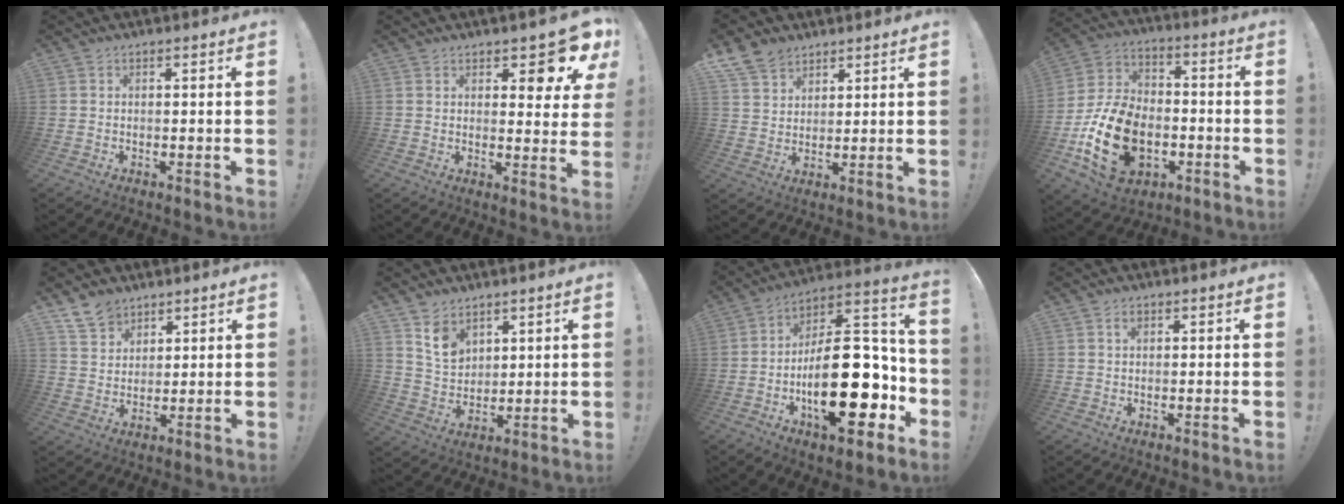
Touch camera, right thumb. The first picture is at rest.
{"total": 8.7, "force": [6.0, 3.1, 5.5], "torque": [-0.054, -0.047, 0.103]}
{"total": 8.5, "force": [6.2, 5.4, 2.0], "torque": [-0.039, -0.040, 0.125]}
{"total": 21.6, "force": [-6.9, 14.6, 14.3], "torque": [-0.257, 0.040, -0.105]}
{"total": 7.9, "force": [6.0, 5.0, 1.5], "torque": [-0.031, -0.035, 0.118]}
{"total": 9.1, "force": [5.8, 6.3, 3.2], "torque": [-0.045, -0.035, 0.112]}
{"total": 29.8, "force": [-6.7, 13.4, 25.8], "torque": [-0.422, 0.051, -0.094]}
{"total": 1.3, "force": [0.9, 0.6, 0.8], "torque": [-0.001, -0.003, 0.012]}